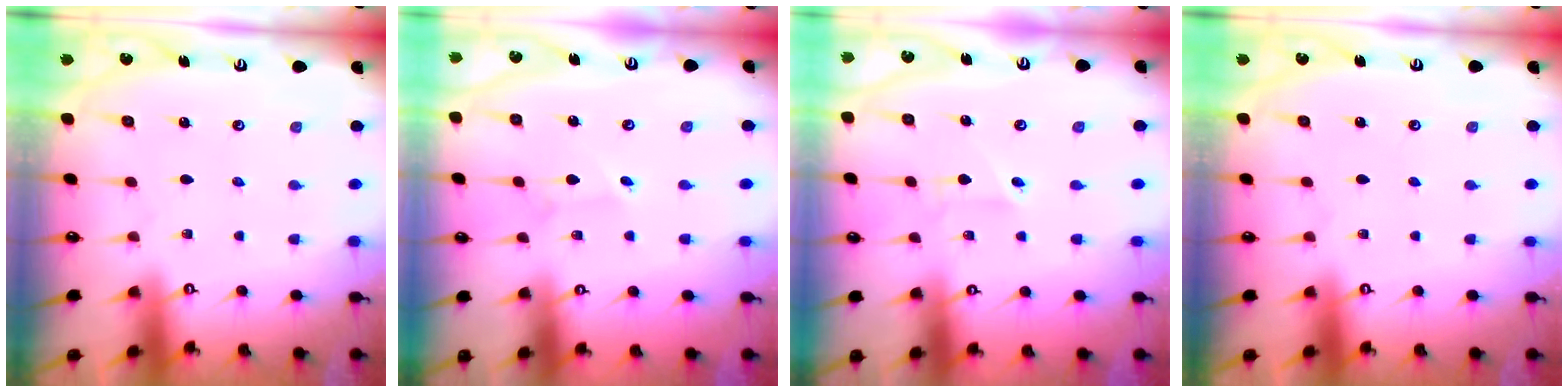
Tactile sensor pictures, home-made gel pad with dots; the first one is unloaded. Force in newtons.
{"total": 2.0, "press": 2.0, "slide": 0.2}
{"total": 2.3, "press": 2.3, "slide": 0.5}
{"total": 0.0}